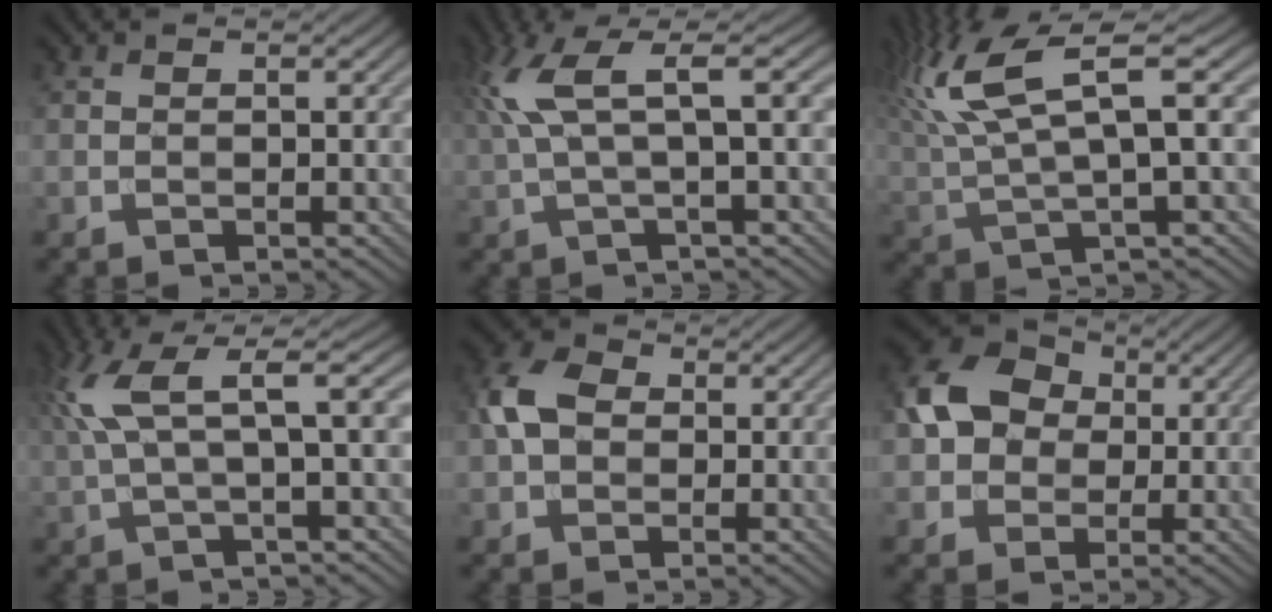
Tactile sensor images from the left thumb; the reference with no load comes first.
{"total": 8.2, "force": [2.6, 1.6, 7.6], "torque": [-0.154, 0.025, 0.050]}
{"total": 12.0, "force": [4.7, 3.2, 10.6], "torque": [-0.234, 0.022, 0.093]}
{"total": 8.4, "force": [2.8, 1.6, 7.8], "torque": [-0.154, 0.026, 0.054]}
{"total": 5.7, "force": [0.3, 4.4, 3.6], "torque": [-0.084, 0.011, -0.003]}
{"total": 8.9, "force": [0.9, 7.3, 5.1], "torque": [-0.108, 0.016, 0.002]}